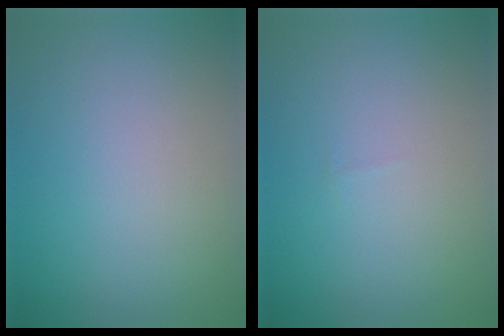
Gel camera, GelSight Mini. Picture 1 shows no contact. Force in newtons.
{"total": 0.0}